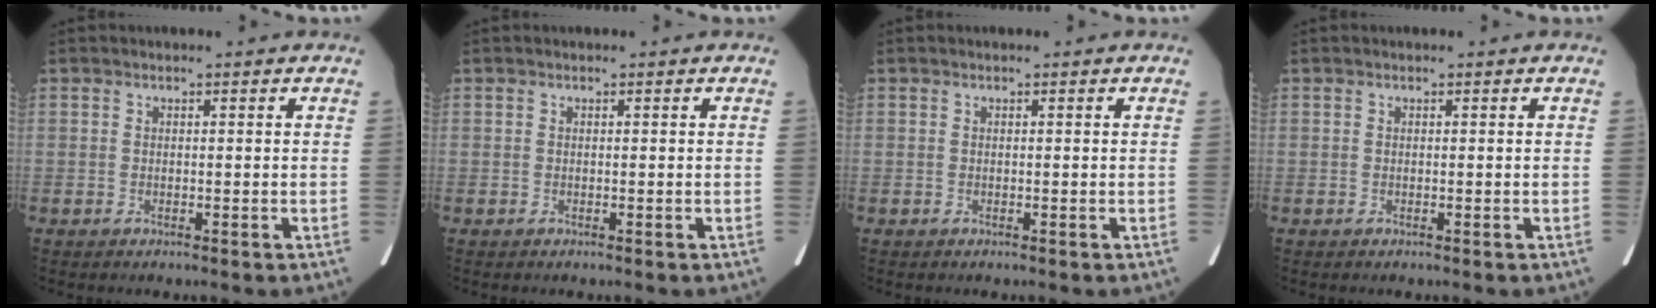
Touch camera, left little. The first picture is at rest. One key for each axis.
{"total": 0.0}
{"total": 0.0}
{"total": 0.0}